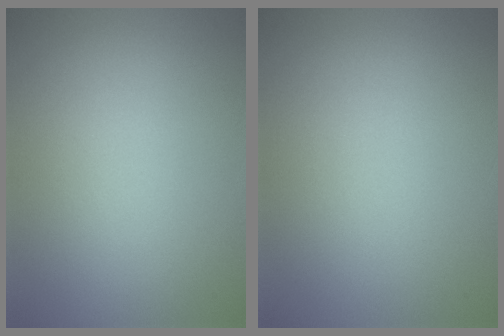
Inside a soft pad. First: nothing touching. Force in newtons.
{"total": 0.0}